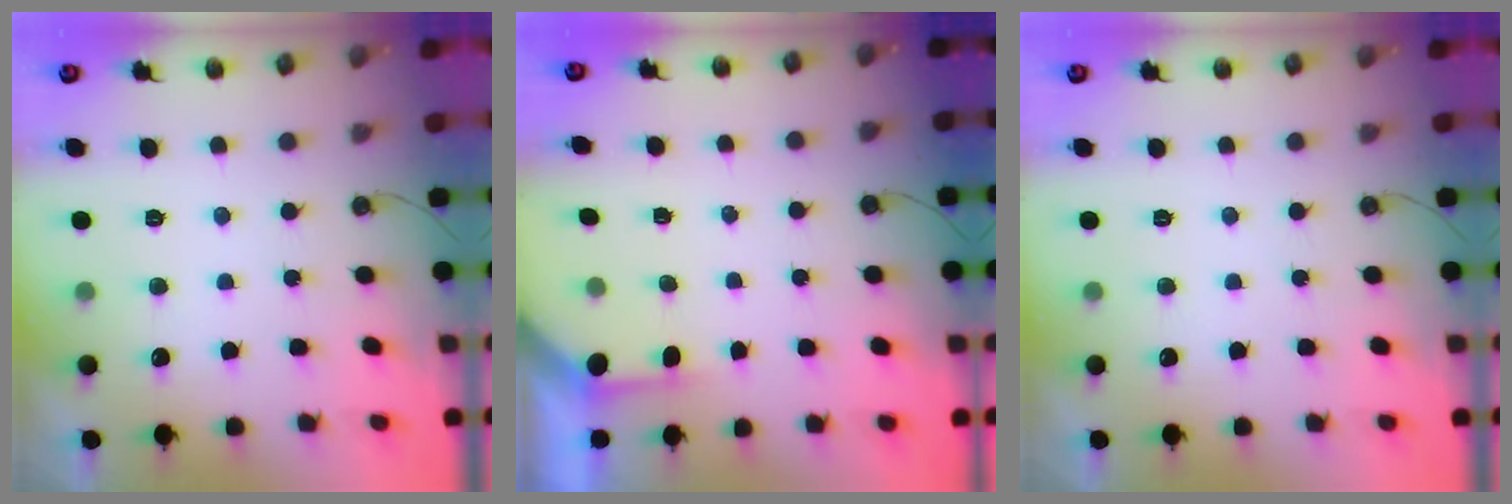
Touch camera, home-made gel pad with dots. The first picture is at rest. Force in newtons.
{"total": 1.9, "press": 1.9, "slide": 0.3}
{"total": 0.0}